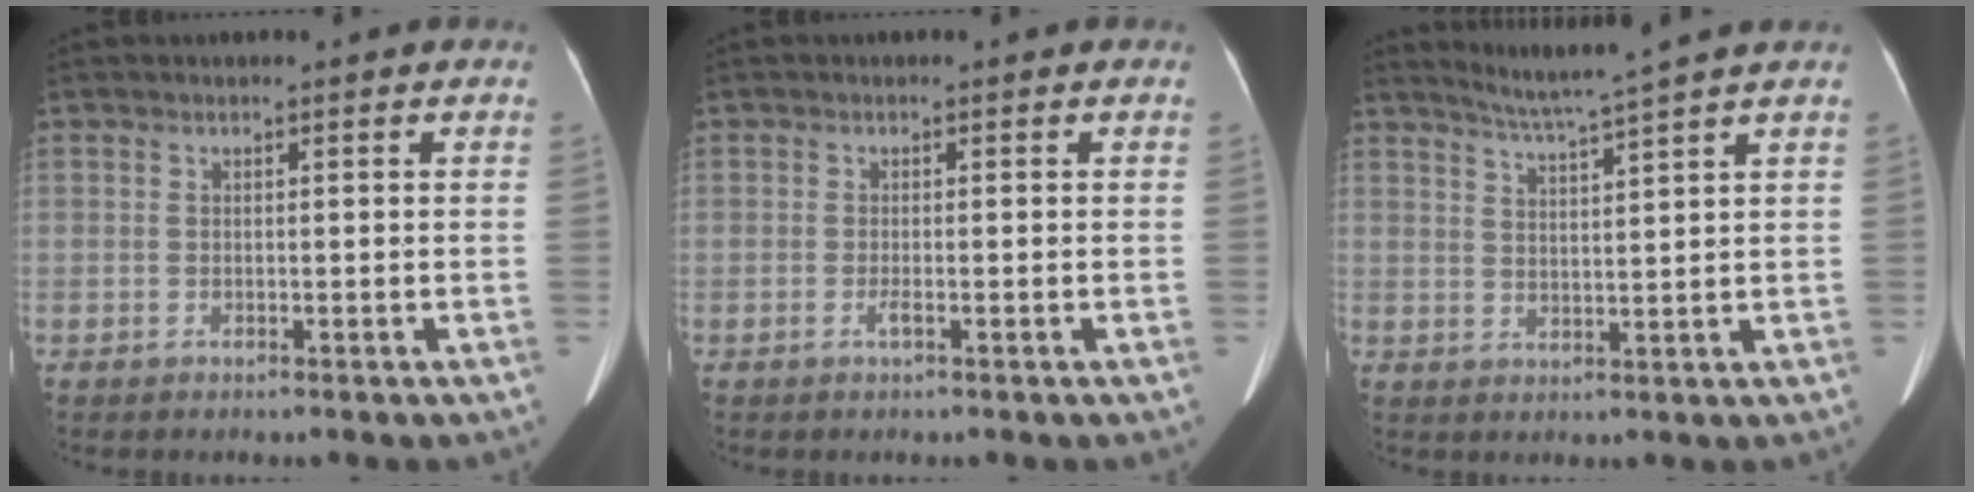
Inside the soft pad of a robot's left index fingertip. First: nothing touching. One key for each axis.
{"total": 0.8, "fx": -0.4, "fy": -0.1, "fz": 0.7, "tx": -0.018, "ty": -0.002, "tz": -0.007}
{"total": 6.0, "fx": 5.2, "fy": -2.1, "fz": 2.1, "tx": -0.043, "ty": -0.008, "tz": 0.093}